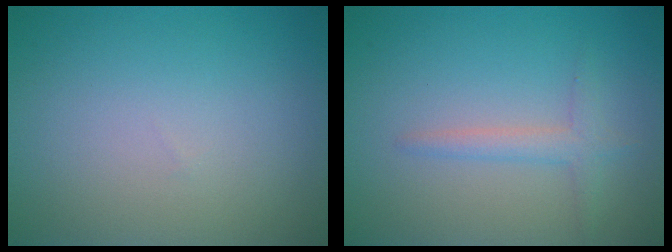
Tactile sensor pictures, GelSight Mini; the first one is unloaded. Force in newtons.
{"total": 1.7, "press": 1.7, "slide": 0.1}